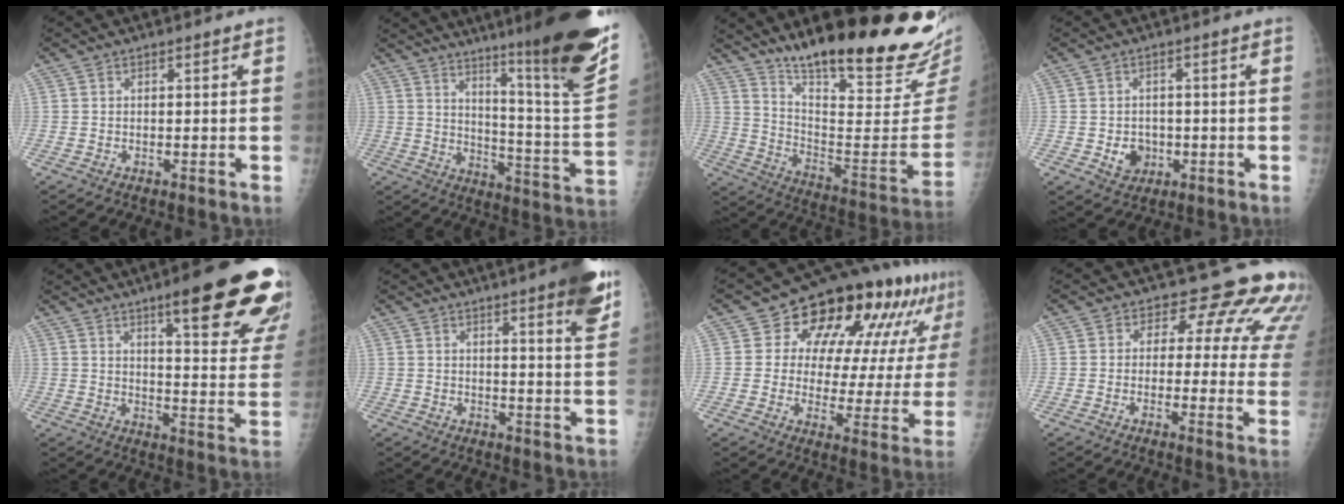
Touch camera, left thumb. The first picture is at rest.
{"total": 25.7, "force": [17.5, 1.7, 18.7], "torque": [-0.249, -0.117, 0.250]}
{"total": 28.3, "force": [21.8, 4.6, 17.5], "torque": [-0.240, -0.139, 0.326]}
{"total": 4.5, "force": [-1.0, 3.9, 2.1], "torque": [-0.012, 0.004, -0.006]}
{"total": 22.8, "force": [14.0, 4.3, 17.5], "torque": [-0.198, -0.061, 0.183]}
{"total": 9.9, "force": [6.2, 1.0, 7.7], "torque": [-0.084, -0.031, 0.072]}
{"total": 21.7, "force": [11.6, 11.0, 14.7], "torque": [-0.166, -0.015, 0.153]}
{"total": 15.2, "force": [11.9, 6.9, 6.6], "torque": [-0.019, -0.065, 0.108]}